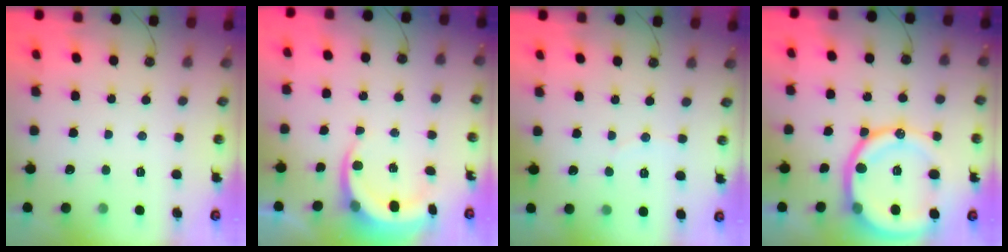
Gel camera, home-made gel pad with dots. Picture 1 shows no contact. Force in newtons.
{"total": 8.7, "press": 8.6, "slide": 0.7}
{"total": 2.3, "press": 2.3, "slide": 0.2}
{"total": 20.1, "press": 19.9, "slide": 3.0}